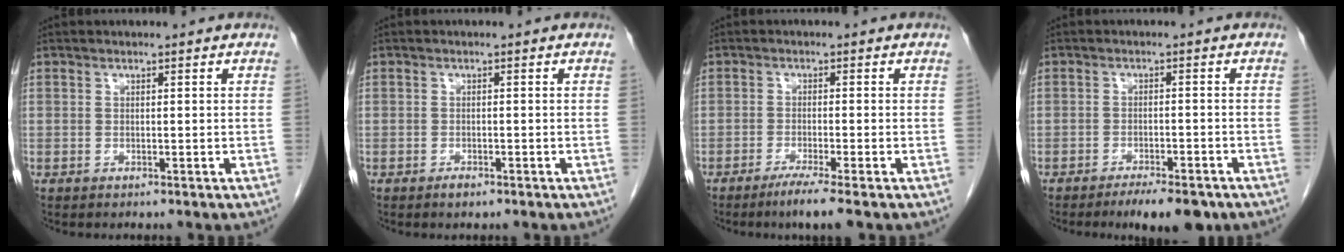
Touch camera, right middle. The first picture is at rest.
{"total": 1.0, "force": [-0.8, 0.3, 0.6], "torque": [-0.012, -0.001, -0.009]}
{"total": 4.1, "force": [-2.9, -0.7, 2.8], "torque": [-0.052, -0.013, -0.053]}
{"total": 6.5, "force": [-5.0, 1.8, 3.9], "torque": [-0.047, -0.006, -0.070]}